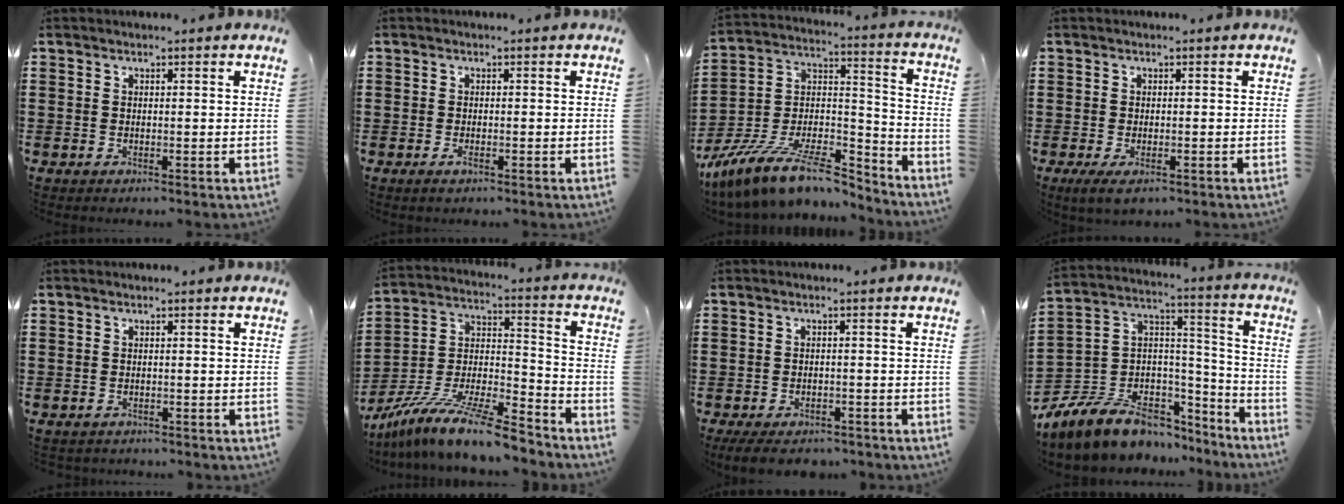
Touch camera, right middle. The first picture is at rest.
{"total": 1.1, "force": [-0.6, 0.4, 0.9], "torque": [-0.018, -0.004, -0.010]}
{"total": 13.4, "force": [-10.9, 2.9, 7.2], "torque": [-0.134, 0.023, -0.203]}
{"total": 1.6, "force": [-1.0, 0.5, 1.1], "torque": [-0.030, -0.006, -0.020]}
{"total": 0.8, "force": [-0.8, 0.1, 0.0], "torque": [-0.002, -0.001, -0.018]}
{"total": 13.7, "force": [-11.9, 0.8, 6.8], "torque": [-0.118, 0.024, -0.225]}
{"total": 3.2, "force": [-3.0, 0.8, 0.9], "torque": [-0.024, 0.000, -0.063]}
{"total": 9.3, "force": [-7.2, 5.0, 3.1], "torque": [-0.099, -0.001, -0.145]}